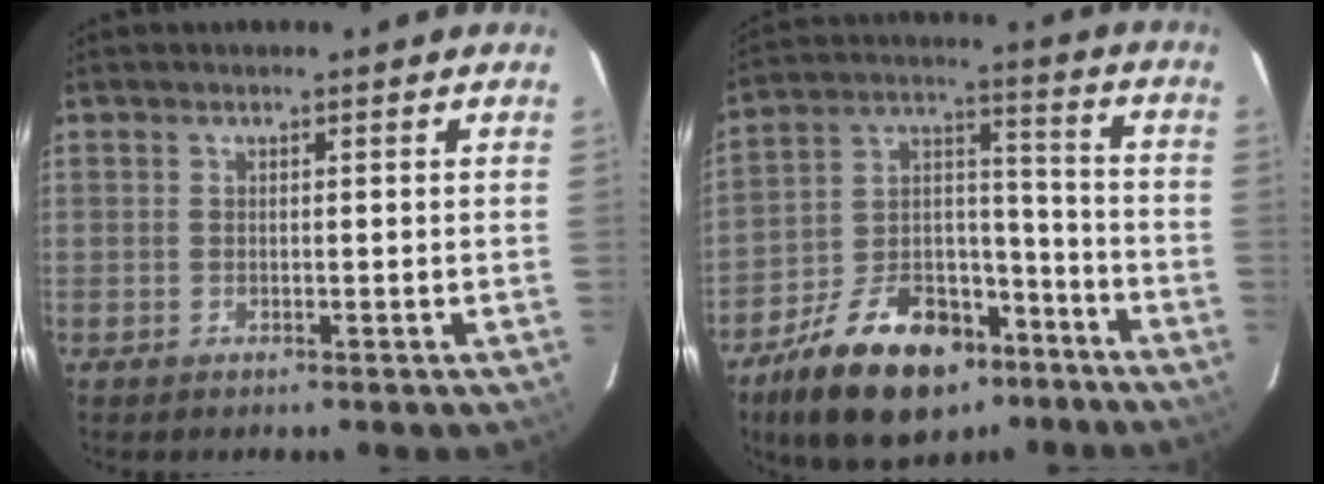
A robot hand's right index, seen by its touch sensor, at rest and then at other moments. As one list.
[{"total": 21.0, "force": [-13.5, 11.1, 11.6], "torque": [-0.223, 0.033, -0.210]}]